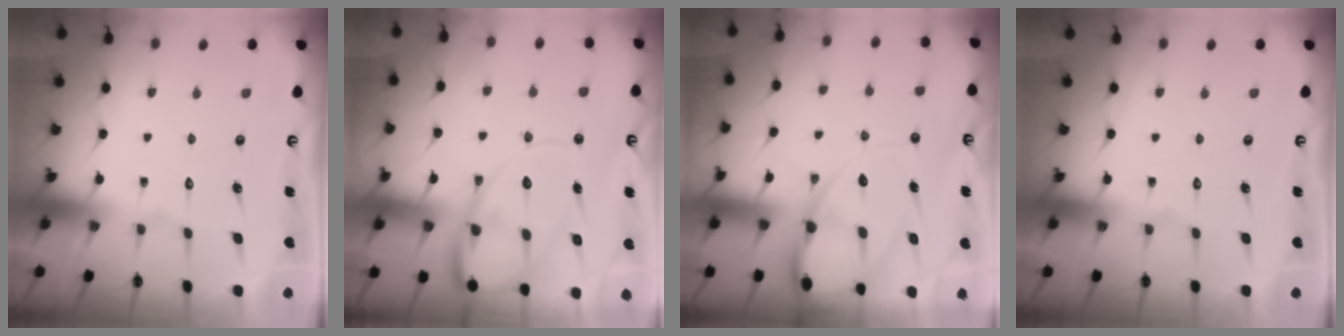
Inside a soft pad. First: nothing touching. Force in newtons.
{"total": 13.7, "press": 13.6, "slide": 1.4}
{"total": 12.4, "press": 12.4, "slide": 1.2}
{"total": 0.0}